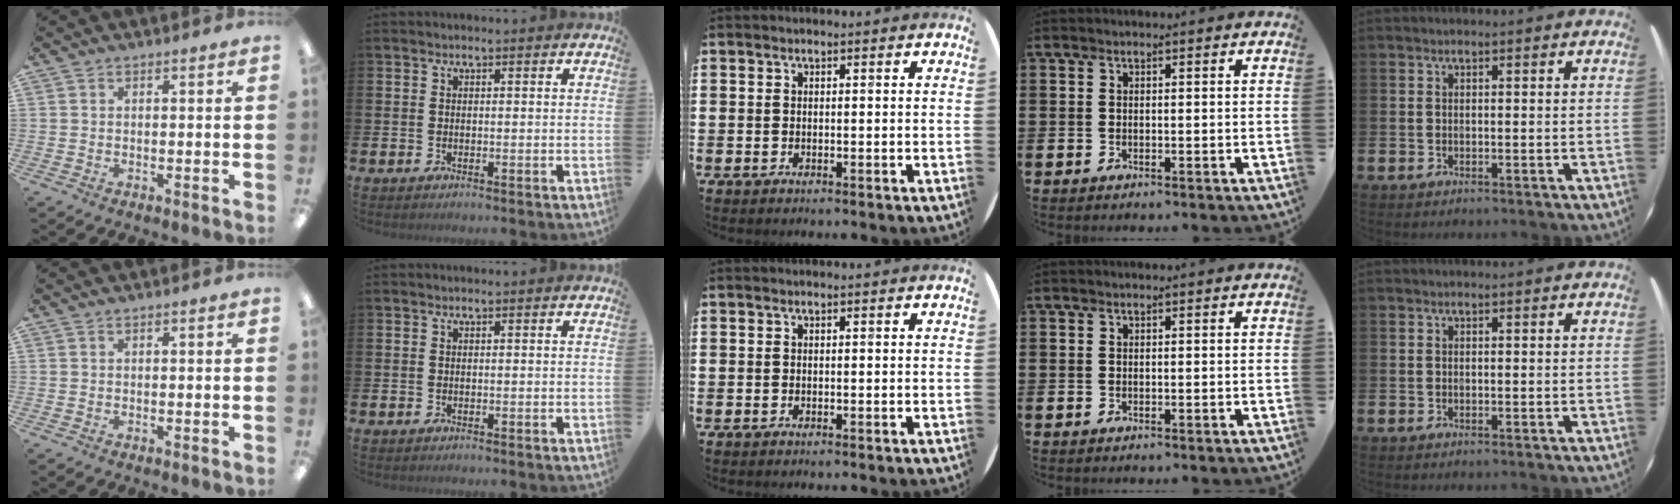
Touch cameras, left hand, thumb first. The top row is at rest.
{}